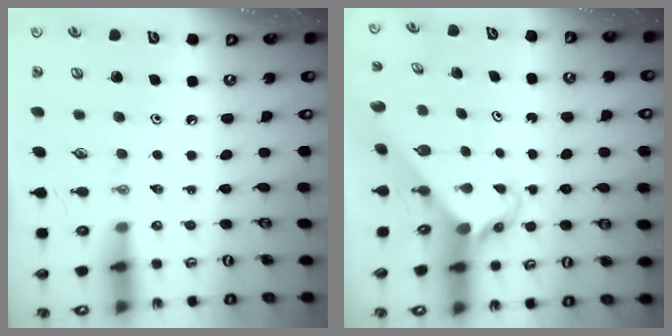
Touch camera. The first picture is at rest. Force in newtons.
{"total": 2.8, "press": 2.8, "slide": 0.2}